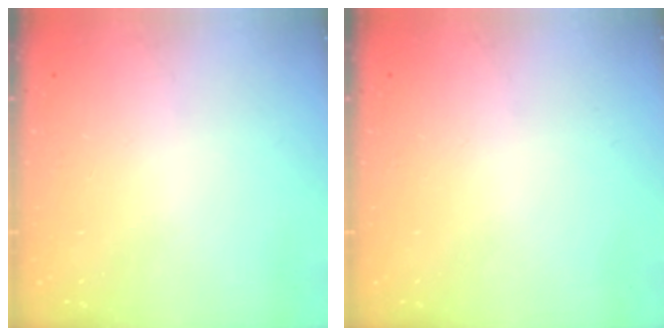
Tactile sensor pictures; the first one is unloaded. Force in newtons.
{"total": 0.0}